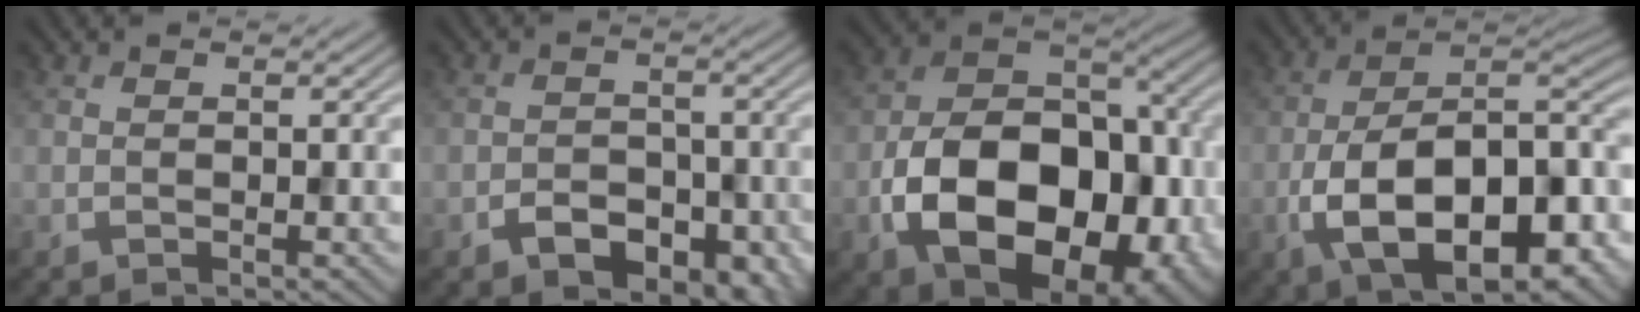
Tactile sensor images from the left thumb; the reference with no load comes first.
{"total": 5.7, "force": [-3.0, 3.5, 3.4], "torque": [-0.052, -0.012, -0.050]}
{"total": 17.7, "force": [-5.7, 11.8, 12.0], "torque": [-0.201, -0.049, -0.083]}
{"total": 17.0, "force": [-7.3, 8.5, 12.9], "torque": [-0.201, -0.022, -0.122]}